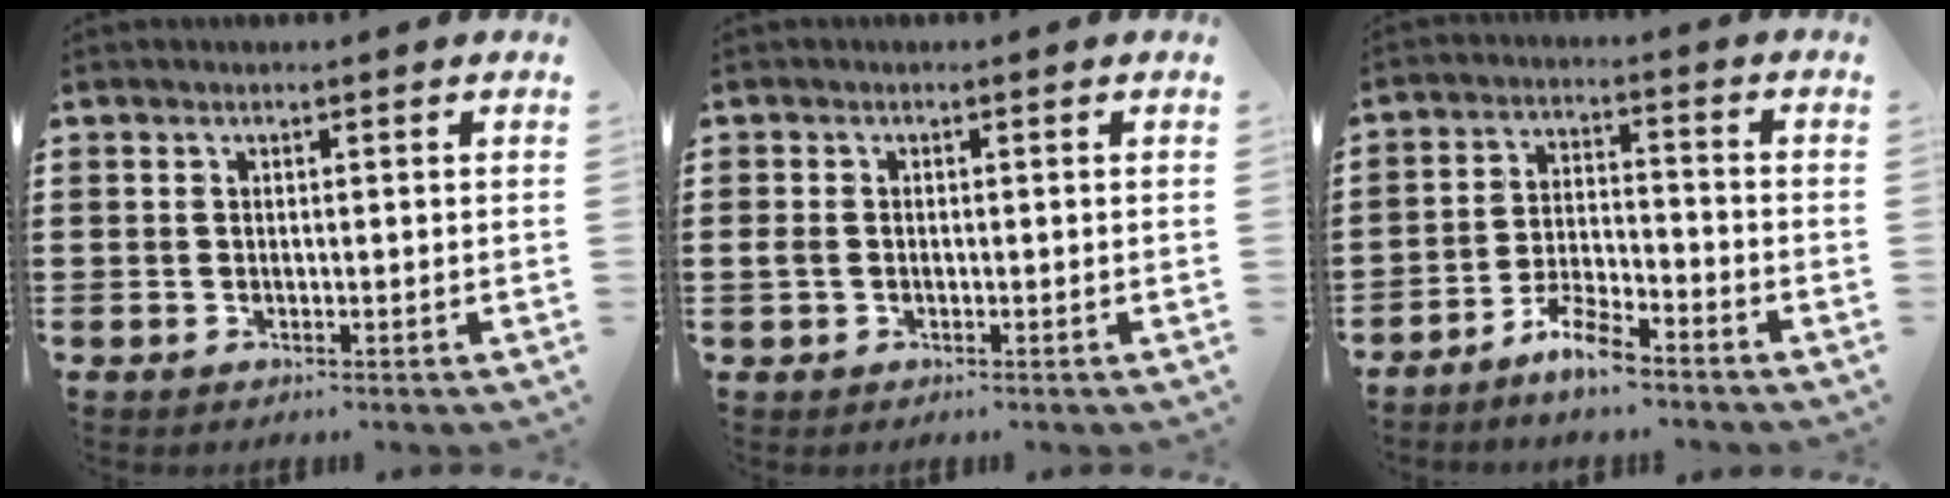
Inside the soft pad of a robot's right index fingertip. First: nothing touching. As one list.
[{"total": 1.1, "force": [-0.4, 0.9, 0.6], "torque": [-0.021, 0.002, -0.010]}, {"total": 5.6, "force": [-5.0, 0.8, 2.2], "torque": [-0.060, 0.001, -0.101]}]